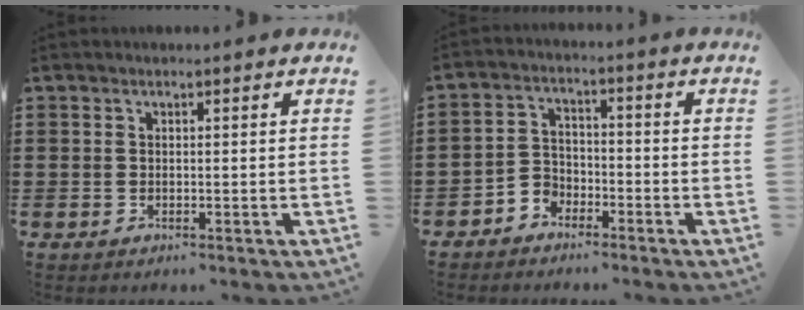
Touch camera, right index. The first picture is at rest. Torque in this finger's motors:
{"motor_torque": [1.25, 0.89, 0.25, 0.00]}